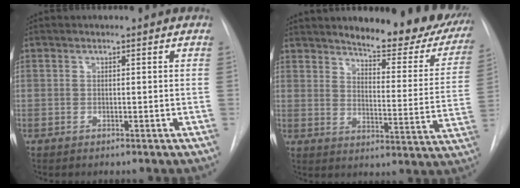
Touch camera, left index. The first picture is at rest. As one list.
[{"total": 19.7, "force": [17.2, 4.8, 8.4], "torque": [-0.085, -0.053, 0.199]}]